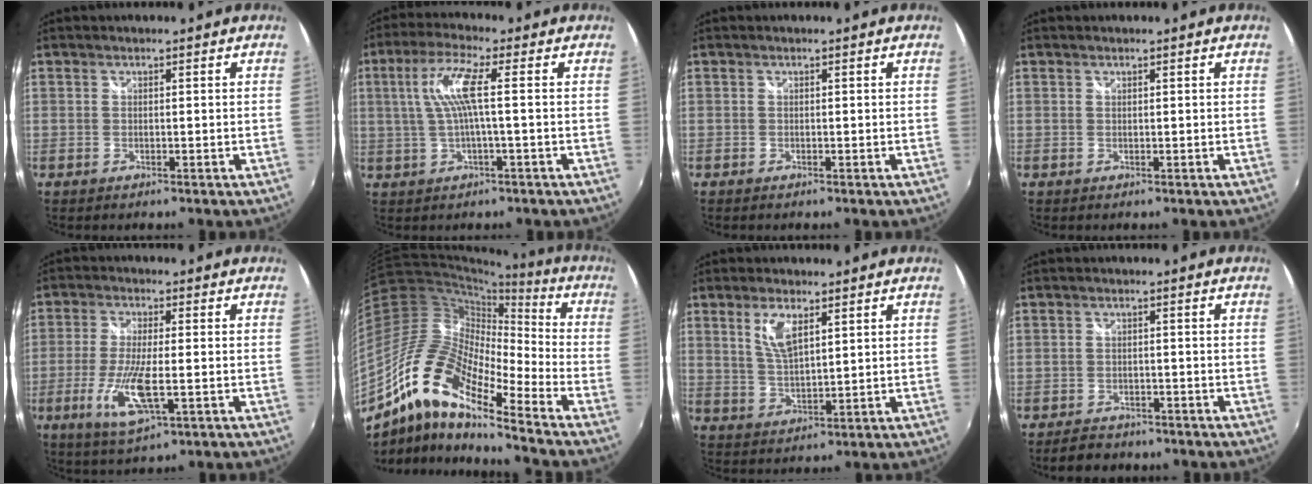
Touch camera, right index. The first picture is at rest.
{"total": 7.1, "force": [0.8, 0.1, 7.0], "torque": [-0.138, 0.003, 0.023]}
{"total": 0.0}
{"total": 0.0}
{"total": 10.1, "force": [-2.9, 2.5, 9.3], "torque": [-0.193, -0.018, -0.055]}
{"total": 16.6, "force": [-10.6, 4.3, 12.1], "torque": [-0.212, 0.002, -0.222]}
{"total": 5.9, "force": [2.8, 2.1, 4.7], "torque": [-0.090, -0.002, 0.059]}
{"total": 4.7, "force": [-4.0, 2.3, 1.0], "torque": [-0.035, 0.002, -0.062]}